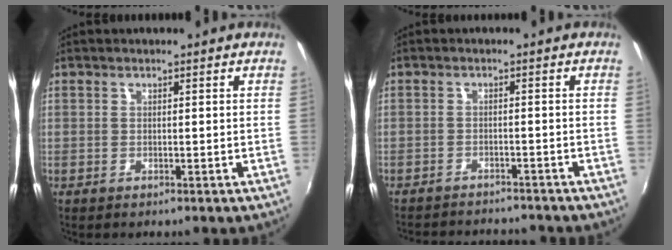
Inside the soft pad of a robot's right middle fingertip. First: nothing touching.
{"total": 9.9, "force": [-9.1, 2.3, 3.1], "torque": [-0.078, -0.012, -0.131]}